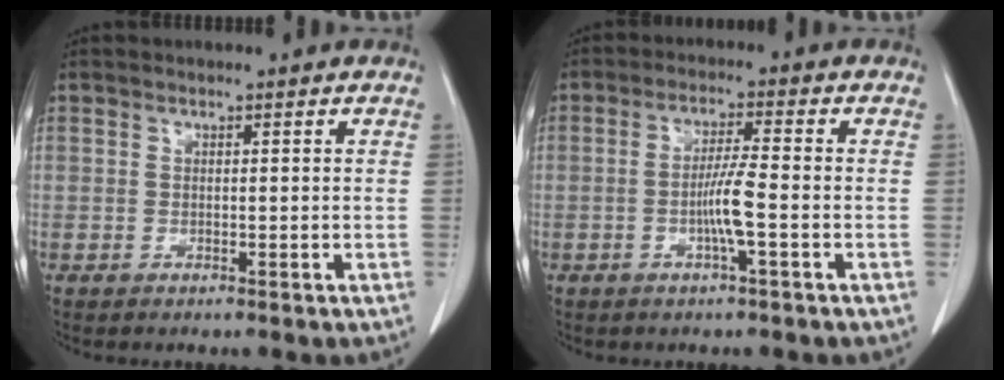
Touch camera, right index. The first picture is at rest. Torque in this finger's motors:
{"motor_torque": [1.20, -0.10, 0.42, 0.08]}